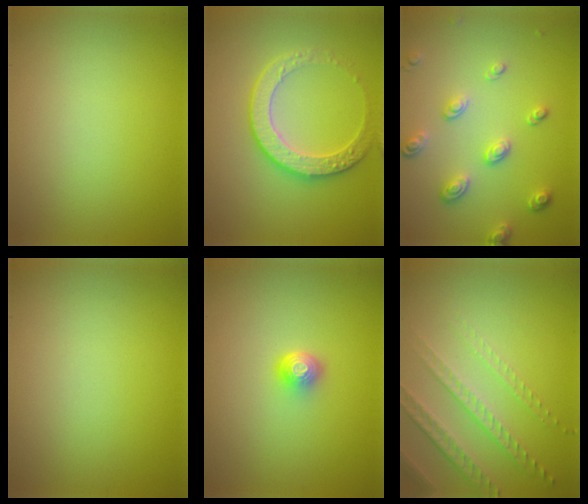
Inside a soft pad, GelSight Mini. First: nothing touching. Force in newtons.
{"total": 3.7, "press": 3.5, "slide": 1.2}
{"total": 3.3, "press": 2.6, "slide": 1.9}
{"total": 0.0}
{"total": 1.6, "press": 1.2, "slide": 1.1}
{"total": 4.6, "press": 3.1, "slide": 3.4}